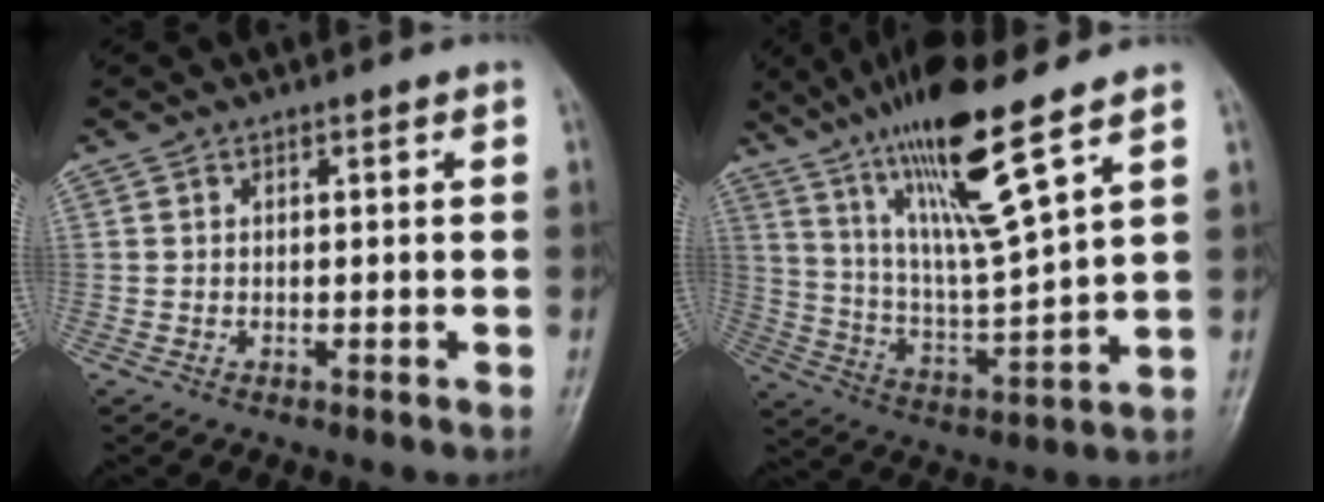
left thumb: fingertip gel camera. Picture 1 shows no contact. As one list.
[{"total": 17.2, "force": [11.1, 1.5, 13.1], "torque": [-0.230, -0.057, 0.209]}]